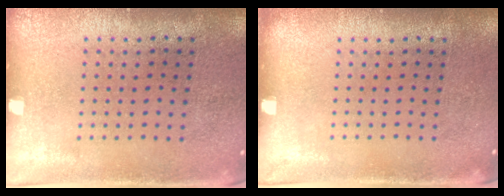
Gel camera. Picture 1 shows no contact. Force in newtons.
{"total": 0.0}